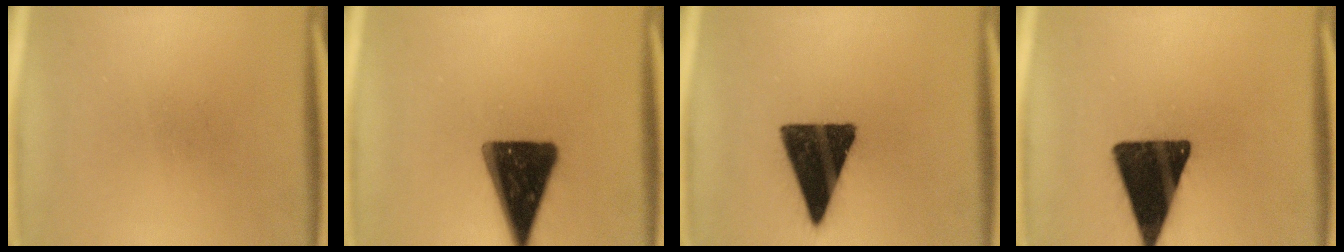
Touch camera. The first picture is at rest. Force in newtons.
{"total": 15.4}
{"total": 16.1}
{"total": 17.7}